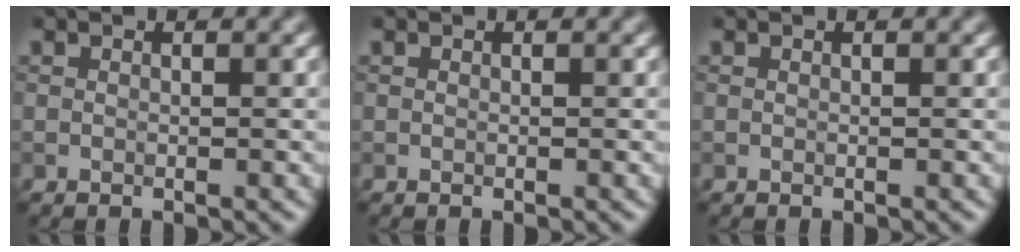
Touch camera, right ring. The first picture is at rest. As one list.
[{"total": 0.0}, {"total": 0.0}]